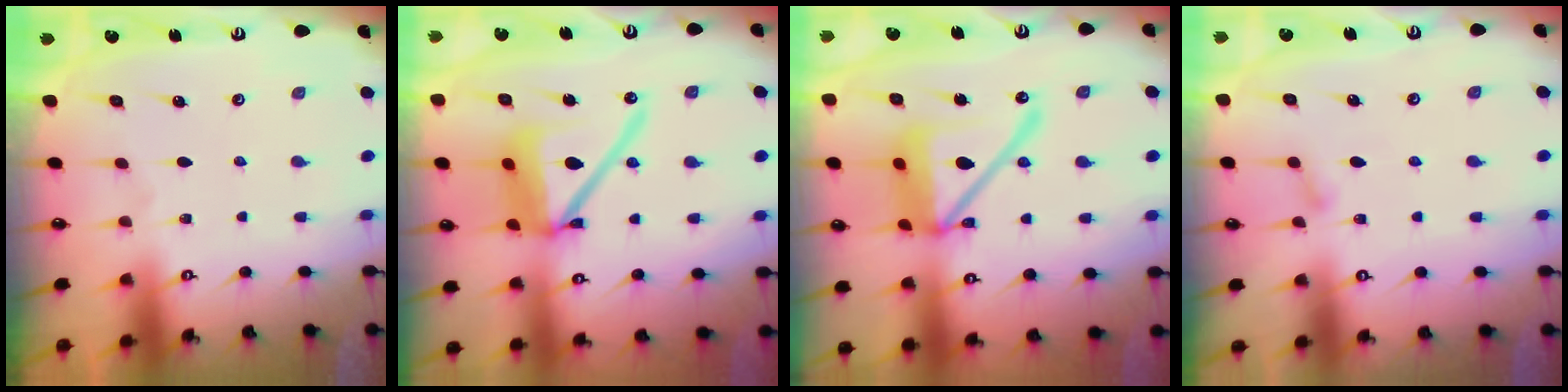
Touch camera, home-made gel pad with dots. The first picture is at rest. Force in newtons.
{"total": 15.8, "press": 15.7, "slide": 2.2}
{"total": 17.7, "press": 17.5, "slide": 2.3}
{"total": 5.0, "press": 4.9, "slide": 0.5}